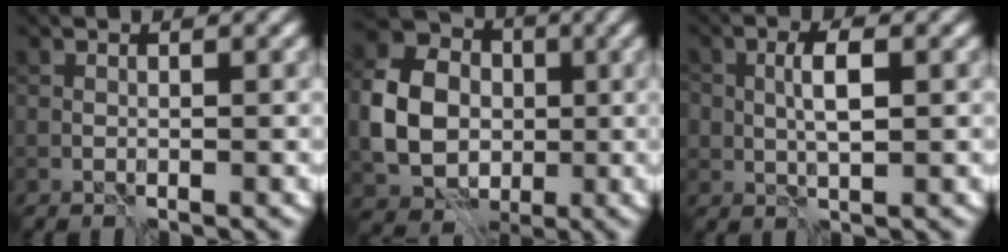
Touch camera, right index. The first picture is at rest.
{"total": 8.0, "force": [-0.1, 6.7, 4.3], "torque": [-0.095, 0.007, -0.009]}
{"total": 2.6, "force": [0.7, 1.3, 2.2], "torque": [-0.043, 0.003, 0.012]}